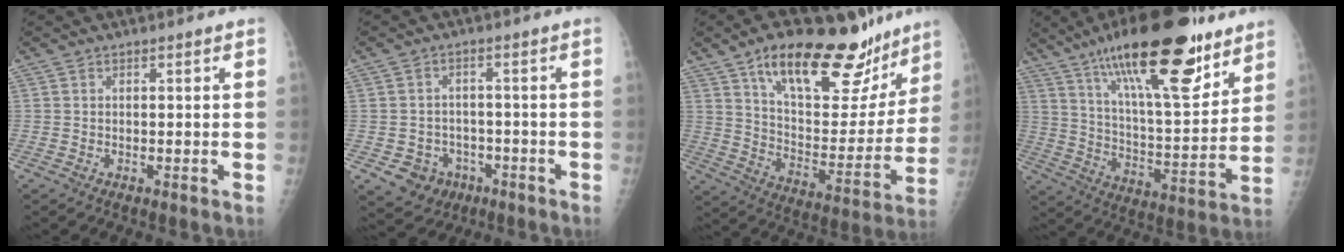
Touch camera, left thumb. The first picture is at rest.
{"total": 7.2, "force": [-2.9, 6.4, 1.8], "torque": [-0.015, 0.019, -0.032]}
{"total": 27.4, "force": [17.9, 11.6, 17.2], "torque": [-0.212, -0.057, 0.280]}
{"total": 26.3, "force": [16.4, 8.0, 18.9], "torque": [-0.276, -0.055, 0.268]}